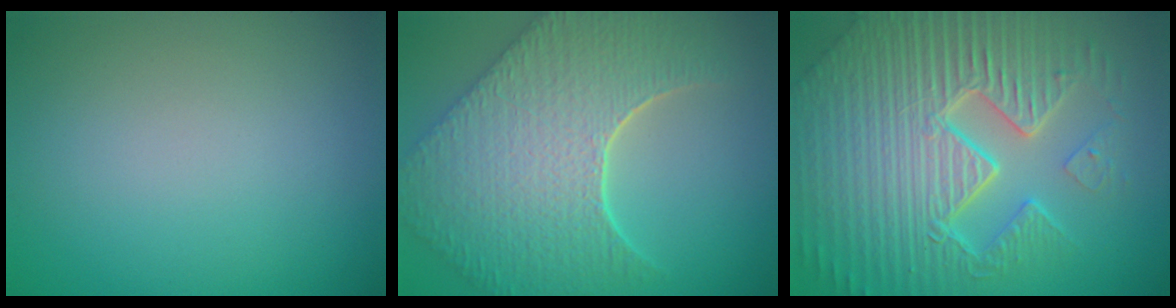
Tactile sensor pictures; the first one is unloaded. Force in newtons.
{"total": 9.7, "press": 7.0, "slide": 6.7}
{"total": 10.8, "press": 7.0, "slide": 8.3}